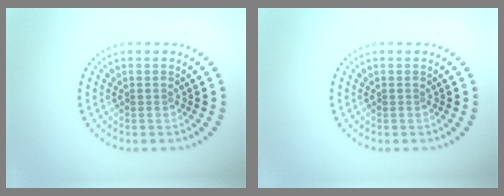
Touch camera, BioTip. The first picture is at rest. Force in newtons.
{"total": 0.0}